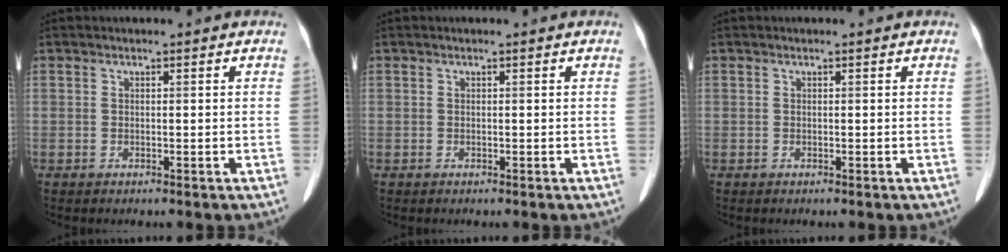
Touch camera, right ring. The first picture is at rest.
{"total": 0.0}
{"total": 0.0}